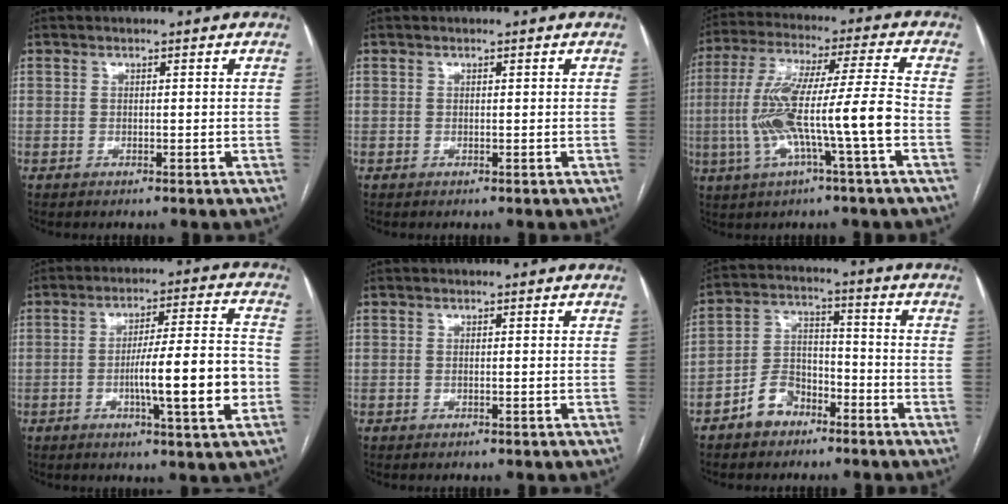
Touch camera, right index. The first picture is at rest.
{"total": 0.0}
{"total": 14.1, "force": [-3.3, 0.0, 13.7], "torque": [-0.274, 0.015, -0.062]}
{"total": 12.8, "force": [-3.0, 0.6, 12.4], "torque": [-0.195, 0.004, -0.048]}
{"total": 0.0}
{"total": 7.0, "force": [-4.3, 4.5, 3.2], "torque": [-0.072, 0.023, -0.076]}